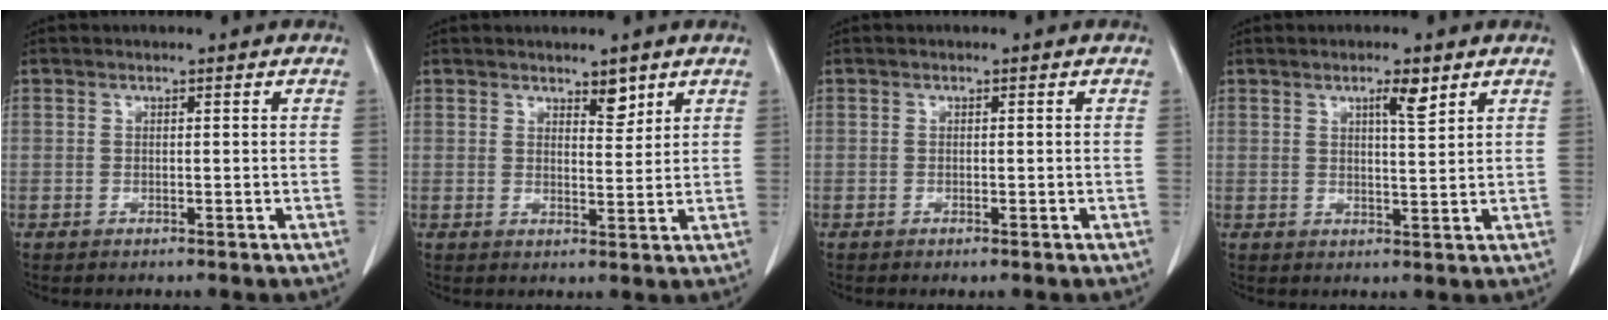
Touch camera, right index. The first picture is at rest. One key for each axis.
{"total": 2.6, "fx": 2.0, "fy": 1.0, "fz": 1.4, "tx": -0.018, "ty": -0.008, "tz": 0.034}
{"total": 0.6, "fx": -0.4, "fy": -0.1, "fz": 0.4, "tx": -0.010, "ty": -0.002, "tz": -0.005}
{"total": 3.4, "fx": 2.1, "fy": 0.3, "fz": 2.6, "tx": -0.044, "ty": -0.003, "tz": 0.033}